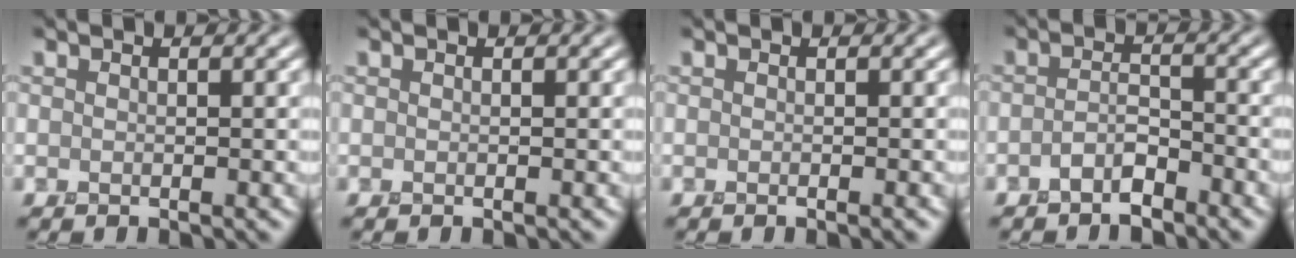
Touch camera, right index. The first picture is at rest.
{"total": 0.0}
{"total": 1.0, "force": [-0.4, 0.3, 0.9], "torque": [-0.002, -0.002, -0.006]}
{"total": 2.0, "force": [-1.6, 0.7, 1.1], "torque": [-0.022, 0.009, -0.032]}